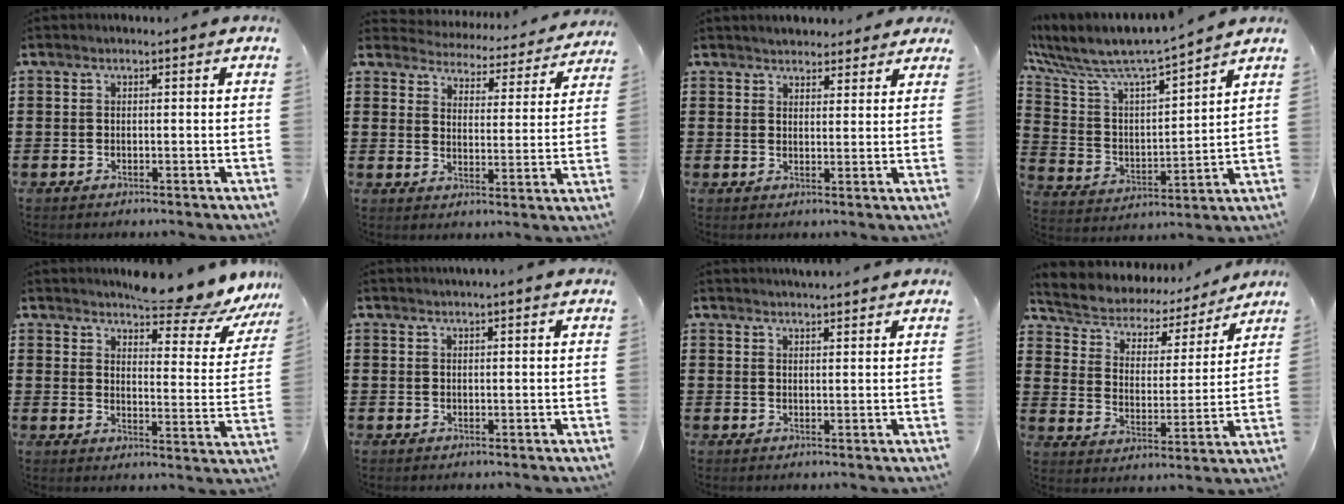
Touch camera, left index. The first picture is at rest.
{"total": 3.7, "force": [3.7, 0.2, -0.3], "torque": [-0.013, -0.035, 0.057]}
{"total": 2.8, "force": [2.8, 0.7, 0.0], "torque": [-0.008, -0.002, 0.052]}
{"total": 7.1, "force": [6.6, 0.5, 2.5], "torque": [-0.085, -0.056, 0.107]}
{"total": 8.3, "force": [7.6, 0.7, 3.1], "torque": [-0.058, -0.047, 0.133]}
{"total": 1.1, "force": [1.1, -0.1, 0.3], "torque": [-0.006, -0.002, 0.021]}
{"total": 2.3, "force": [2.3, -0.2, 0.0], "torque": [-0.005, -0.006, 0.045]}
{"total": 4.2, "force": [3.8, 1.9, 0.5], "torque": [-0.037, -0.028, 0.057]}